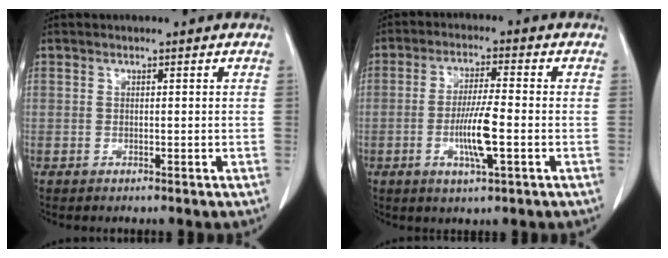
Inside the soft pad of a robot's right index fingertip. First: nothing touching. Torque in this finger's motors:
{"motor_torque": [1.75, -0.39, 0.88, 0.12]}